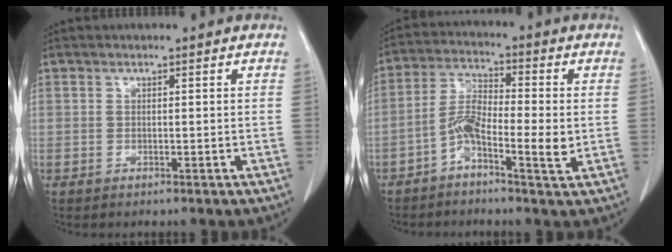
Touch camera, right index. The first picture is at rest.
{"total": 7.2, "force": [-2.1, 1.7, 6.7], "torque": [-0.134, 0.017, -0.044]}